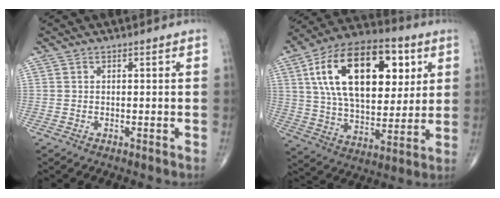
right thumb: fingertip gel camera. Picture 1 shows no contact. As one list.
[{"total": 26.3, "force": [8.1, 14.4, 20.5], "torque": [-0.326, -0.007, 0.134]}]